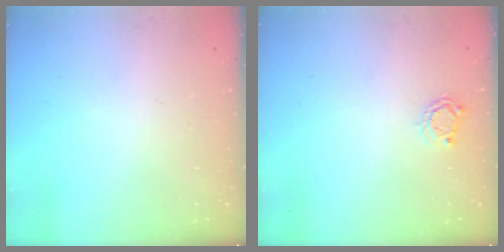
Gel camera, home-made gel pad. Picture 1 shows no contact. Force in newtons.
{"total": 4.2, "press": 4.2, "slide": 0.6}